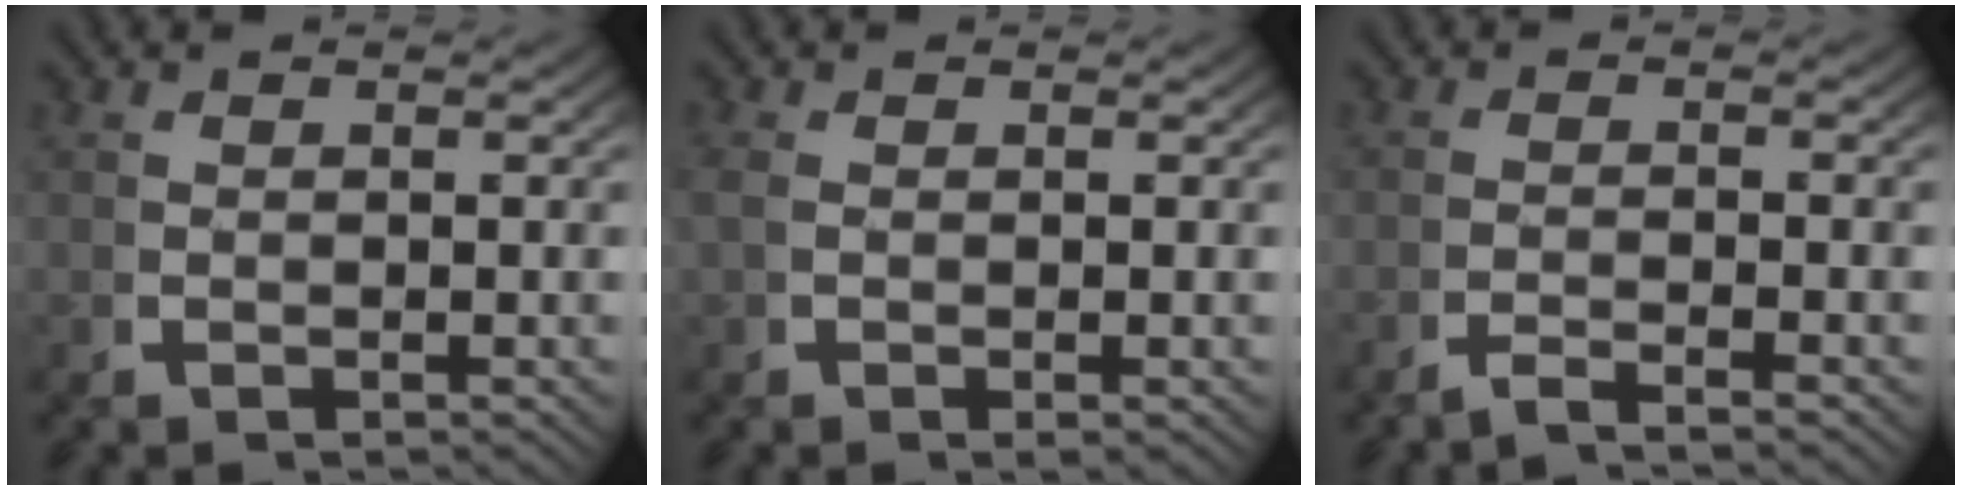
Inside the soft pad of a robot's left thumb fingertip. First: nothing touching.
{"total": 1.2, "force": [0.3, 0.5, 1.0], "torque": [-0.032, -0.003, 0.008]}
{"total": 1.8, "force": [-1.6, -0.1, 1.0], "torque": [-0.016, 0.001, -0.036]}